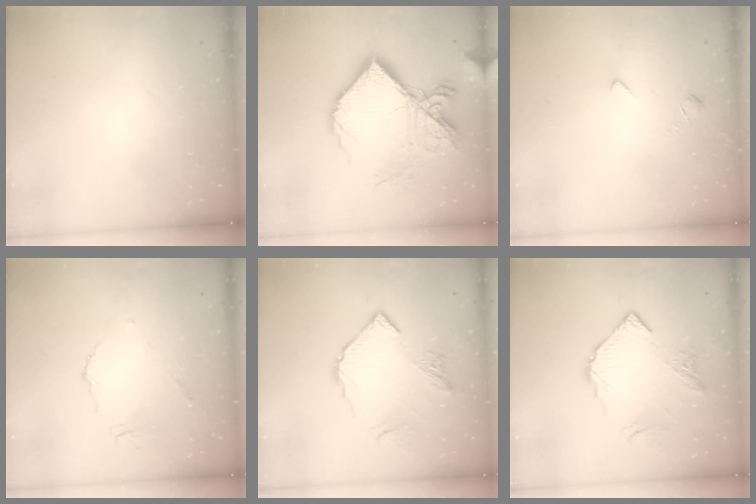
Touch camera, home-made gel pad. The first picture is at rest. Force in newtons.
{"total": 24.0, "press": 23.8, "slide": 2.9}
{"total": 2.0, "press": 2.0, "slide": 0.5}
{"total": 4.3, "press": 4.3, "slide": 0.3}
{"total": 10.5, "press": 10.4, "slide": 1.3}
{"total": 10.5, "press": 10.4, "slide": 1.3}